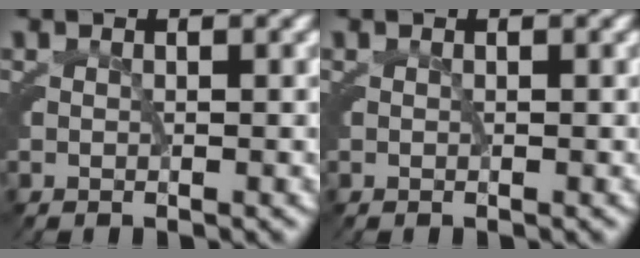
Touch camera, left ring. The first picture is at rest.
{"total": 0.0}